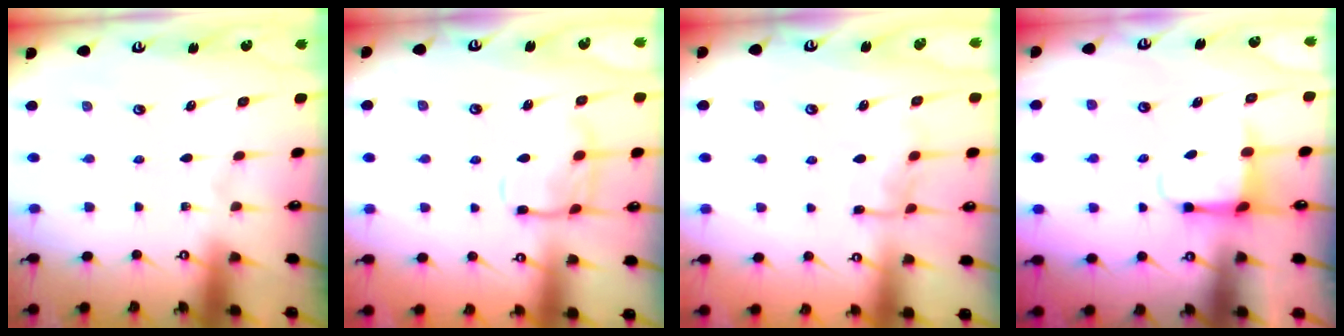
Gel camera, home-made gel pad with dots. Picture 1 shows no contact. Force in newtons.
{"total": 10.8, "press": 10.7, "slide": 0.8}
{"total": 8.2, "press": 8.2, "slide": 0.5}
{"total": 3.9, "press": 3.7, "slide": 1.2}